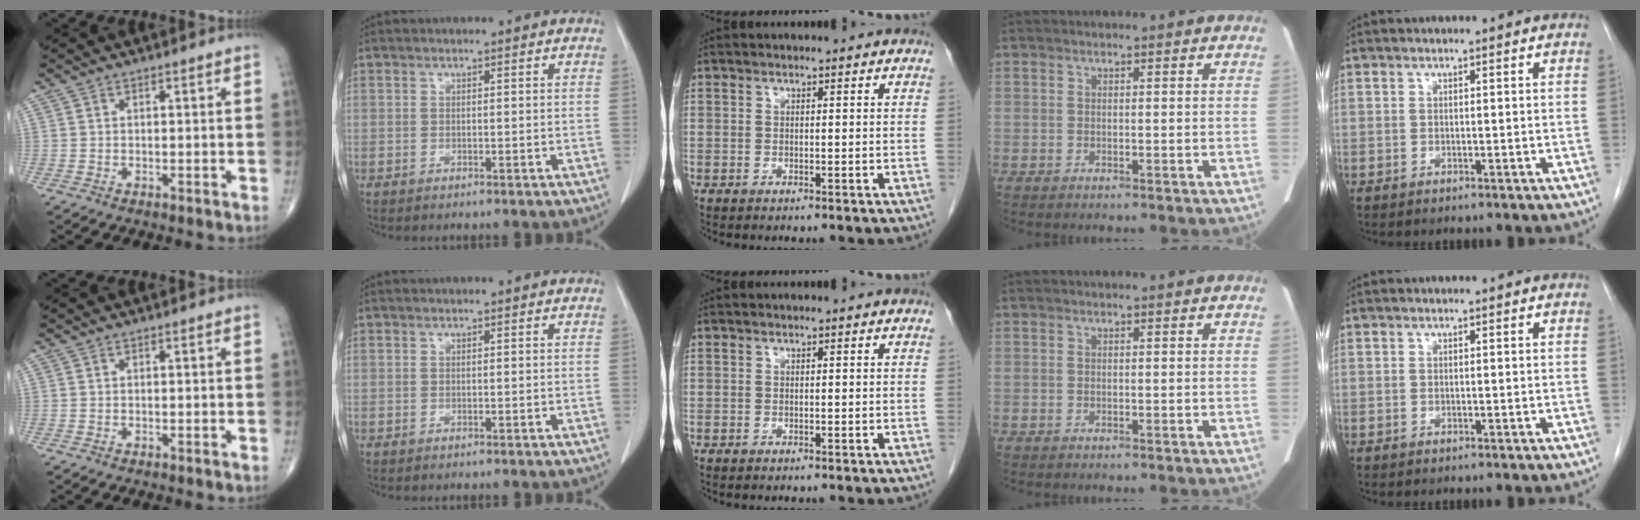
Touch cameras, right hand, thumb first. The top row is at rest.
{}